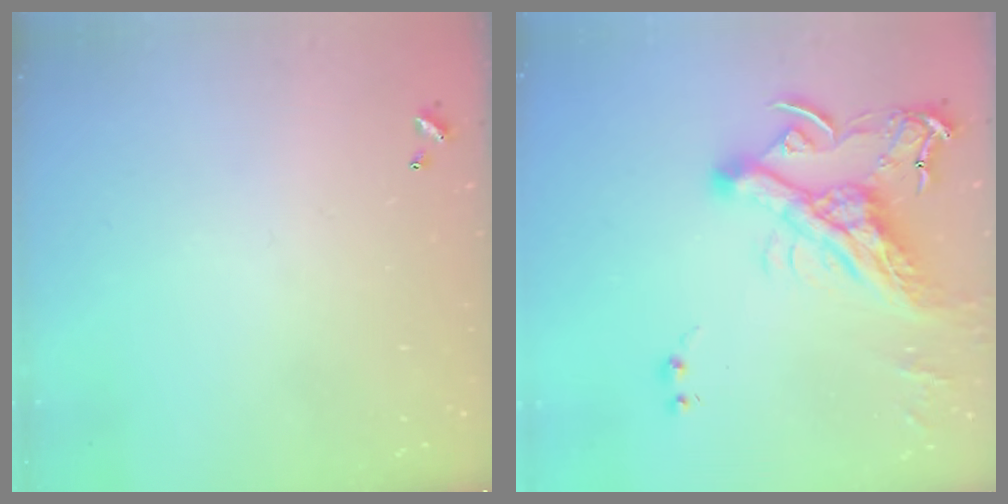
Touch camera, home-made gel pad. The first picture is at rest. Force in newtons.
{"total": 14.9, "press": 14.7, "slide": 2.3}